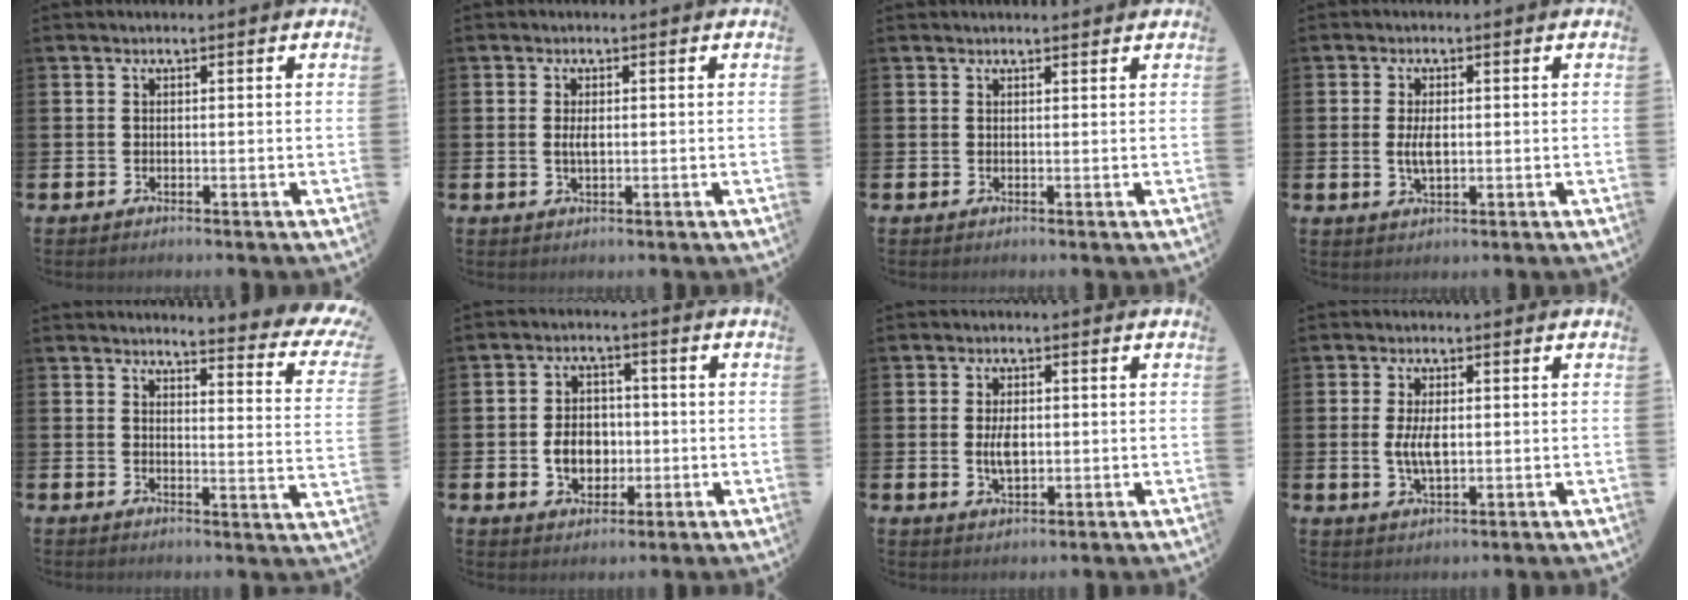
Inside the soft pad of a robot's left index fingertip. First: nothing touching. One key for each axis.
{"total": 1.7, "fx": 0.2, "fy": 0.7, "fz": 1.6, "tx": -0.030, "ty": 0.004, "tz": 0.001}
{"total": 0.9, "fx": 0.9, "fy": 0.0, "fz": 0.1, "tx": 0.007, "ty": -0.003, "tz": 0.015}
{"total": 3.2, "fx": 0.1, "fy": 1.5, "fz": 2.9, "tx": -0.047, "ty": 0.001, "tz": -0.002}
{"total": 3.5, "fx": 3.3, "fy": 0.2, "fz": 1.1, "tx": -0.019, "ty": -0.039, "tz": 0.047}
{"total": 5.2, "fx": -0.8, "fy": 4.1, "fz": 3.0, "tx": -0.048, "ty": 0.006, "tz": -0.021}
{"total": 3.7, "fx": 0.0, "fy": 2.0, "fz": 3.1, "tx": -0.051, "ty": 0.003, "tz": -0.003}
{"total": 4.3, "fx": 0.4, "fy": 2.0, "fz": 3.8, "tx": -0.073, "ty": 0.000, "tz": 0.000}